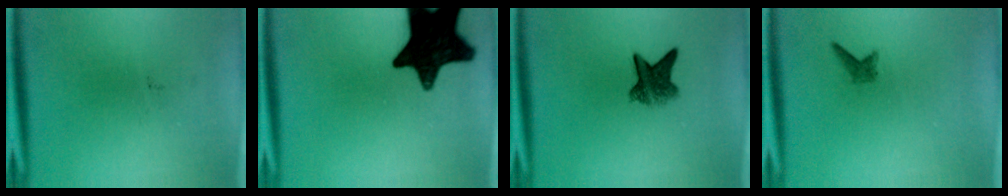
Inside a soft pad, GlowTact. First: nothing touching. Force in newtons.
{"total": 16.7}
{"total": 5.9}
{"total": 1.2}